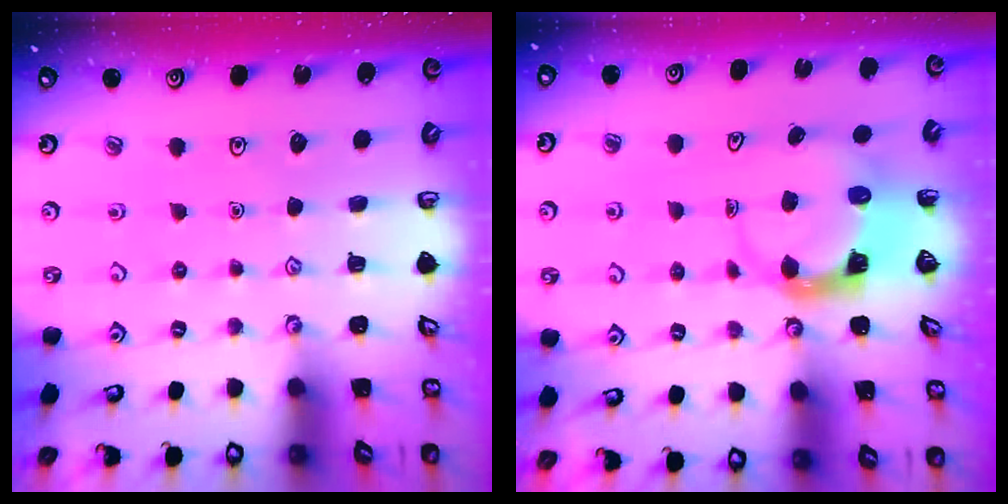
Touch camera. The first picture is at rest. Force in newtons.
{"total": 3.7, "press": 3.7, "slide": 0.6}